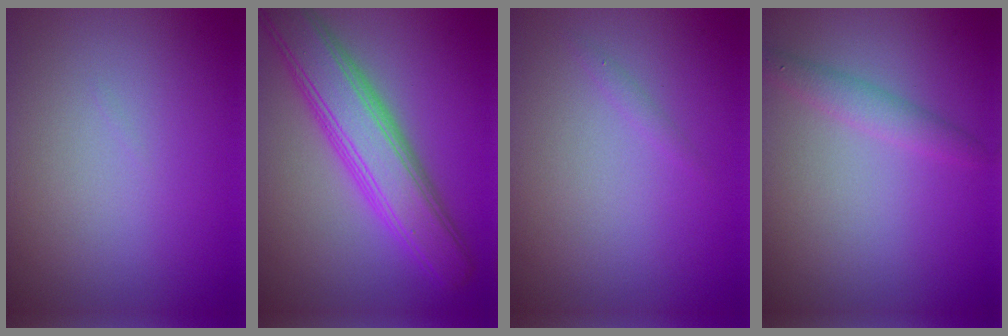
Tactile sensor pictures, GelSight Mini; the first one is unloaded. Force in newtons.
{"total": 7.2, "press": 7.2, "slide": 0.1}
{"total": 0.5, "press": 0.5, "slide": 0.0}
{"total": 1.8, "press": 1.8, "slide": 0.0}